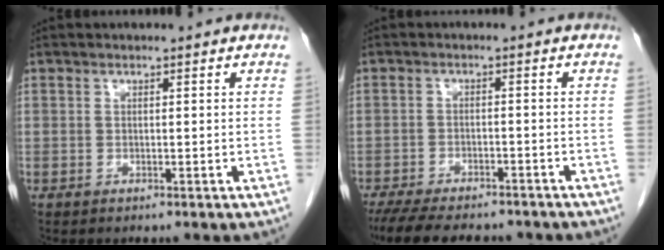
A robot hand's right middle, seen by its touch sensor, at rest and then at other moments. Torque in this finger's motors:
{"motor_torque": [0.44, -0.36, 0.08, 0.07]}